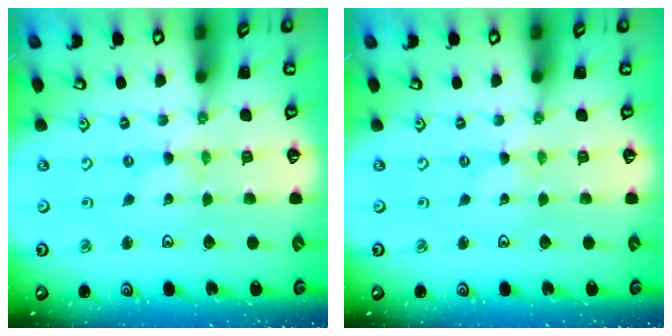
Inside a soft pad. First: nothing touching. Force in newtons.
{"total": 0.0}